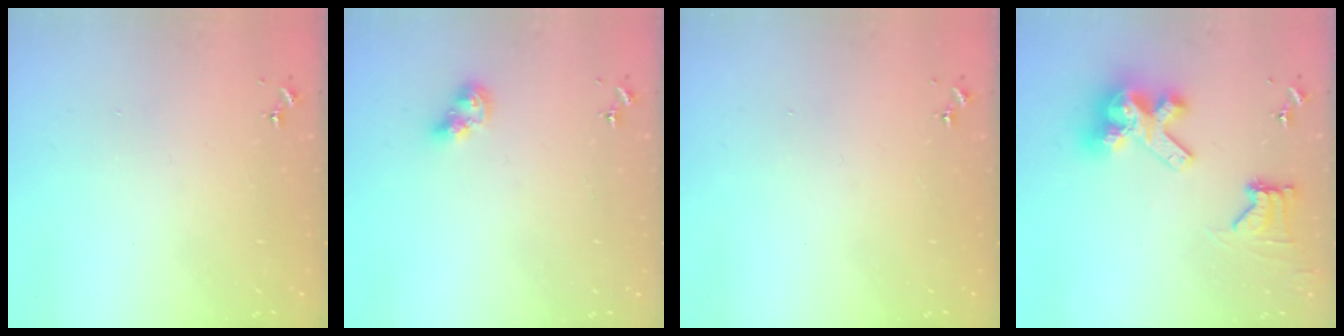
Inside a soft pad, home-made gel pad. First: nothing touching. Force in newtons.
{"total": 6.3, "press": 6.3, "slide": 0.5}
{"total": 0.0}
{"total": 13.8, "press": 13.7, "slide": 1.8}